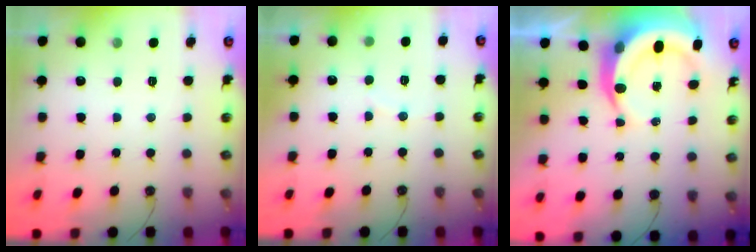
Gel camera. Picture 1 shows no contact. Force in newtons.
{"total": 3.4, "press": 3.1, "slide": 1.4}
{"total": 9.0, "press": 8.8, "slide": 1.5}